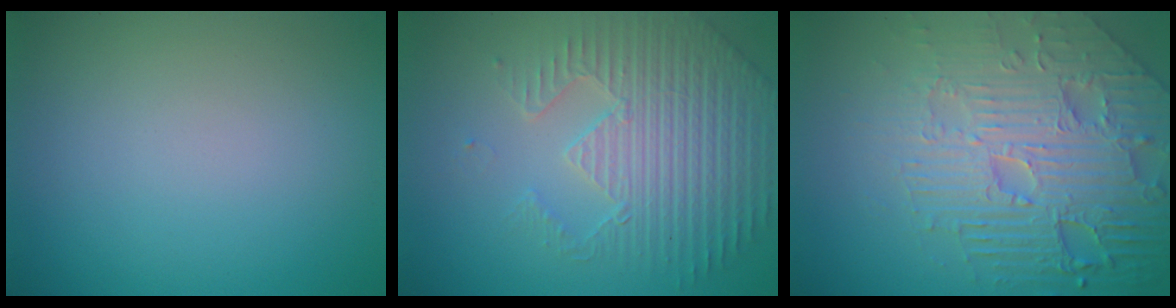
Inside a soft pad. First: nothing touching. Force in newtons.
{"total": 4.9, "press": 4.5, "slide": 1.9}
{"total": 8.6, "press": 6.3, "slide": 5.9}